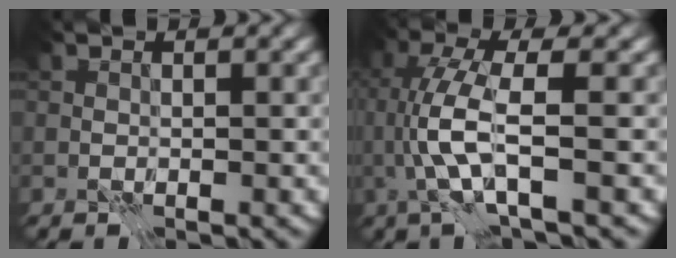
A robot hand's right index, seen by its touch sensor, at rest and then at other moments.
{"total": 5.3, "force": [-0.5, 1.0, 5.2], "torque": [-0.123, 0.005, -0.011]}